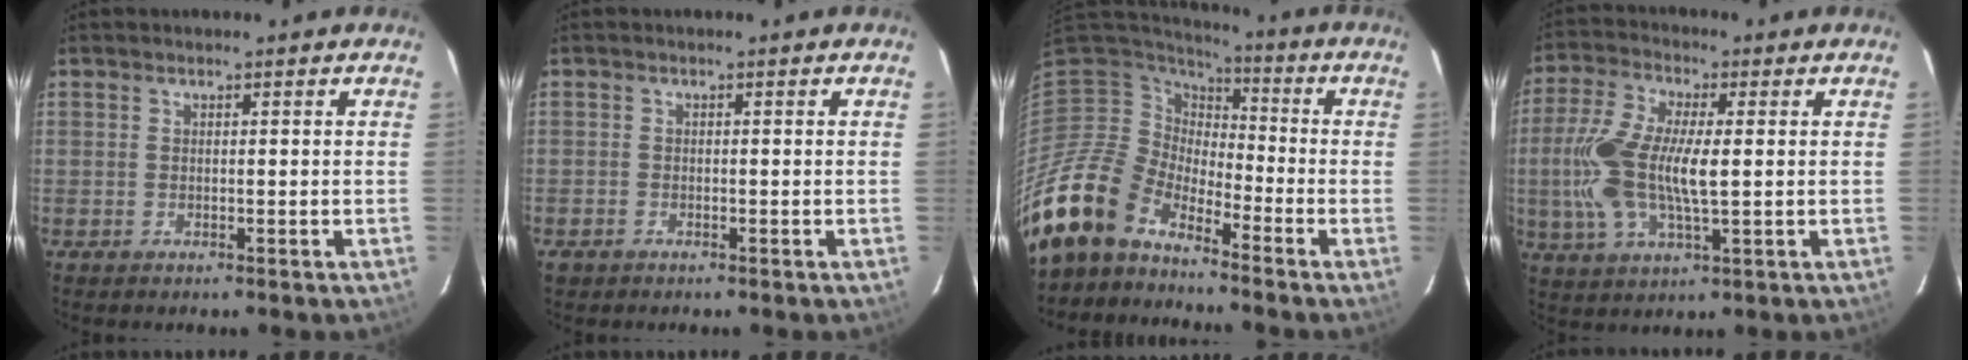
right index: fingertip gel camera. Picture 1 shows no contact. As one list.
[{"total": 1.3, "force": [-0.8, 1.0, 0.2], "torque": [-0.008, 0.000, -0.011]}, {"total": 13.7, "force": [-11.5, 6.2, 4.2], "torque": [-0.096, -0.003, -0.228]}, {"total": 13.6, "force": [-0.1, 5.3, 12.6], "torque": [-0.269, 0.004, -0.004]}]